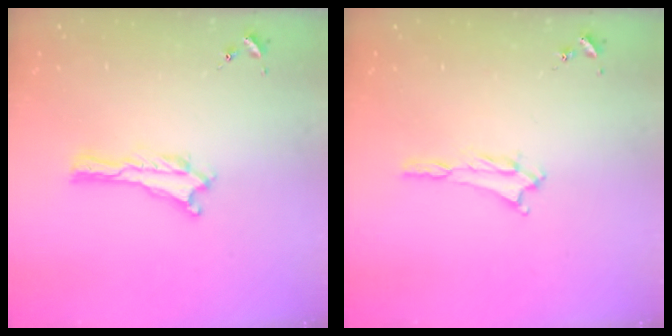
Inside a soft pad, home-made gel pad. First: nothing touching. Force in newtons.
{"total": 1.9, "press": 1.8, "slide": 0.3}